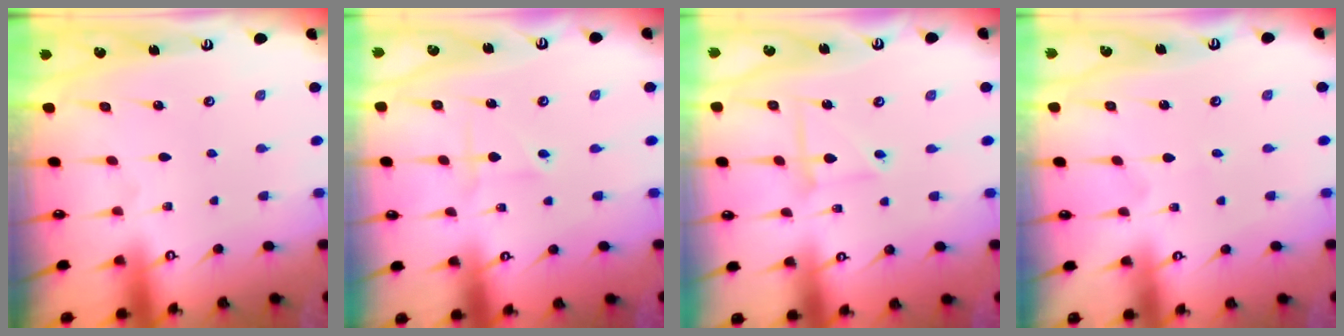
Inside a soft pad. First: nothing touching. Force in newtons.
{"total": 1.9, "press": 1.9, "slide": 0.3}
{"total": 4.2, "press": 4.1, "slide": 0.5}
{"total": 0.7, "press": 0.7, "slide": 0.0}